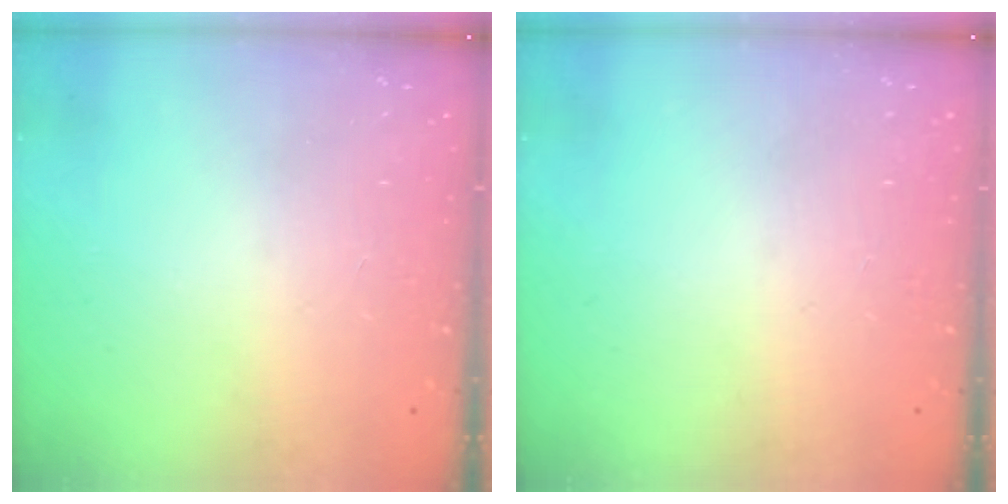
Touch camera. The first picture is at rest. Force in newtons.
{"total": 0.0}